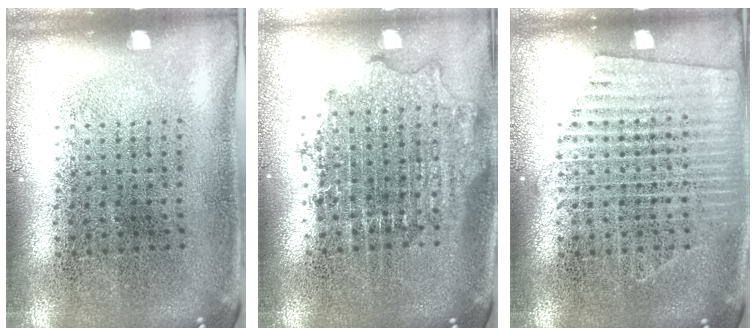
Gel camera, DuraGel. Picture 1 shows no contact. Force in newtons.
{"total": 1.8, "press": 1.5, "slide": 1.0}
{"total": 2.3, "press": 2.3, "slide": 0.4}